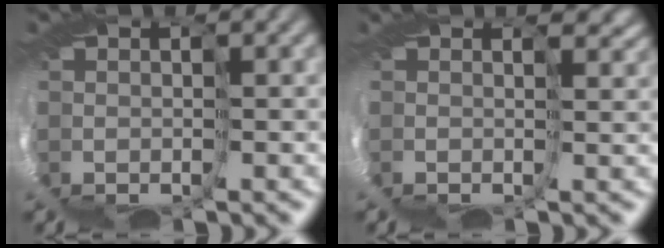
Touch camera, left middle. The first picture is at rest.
{"total": 1.4, "force": [1.2, -0.1, 0.6], "torque": [-0.010, 0.004, 0.025]}